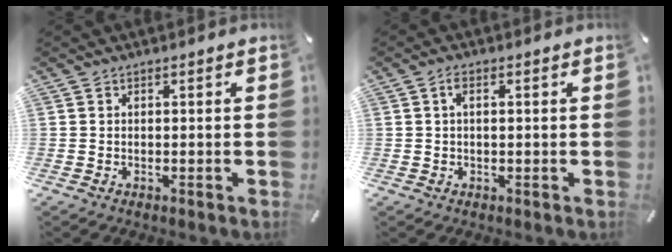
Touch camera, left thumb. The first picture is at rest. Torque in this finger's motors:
{"motor_torque": [0.01, -0.19, 0.13, 0.11, 0.01]}